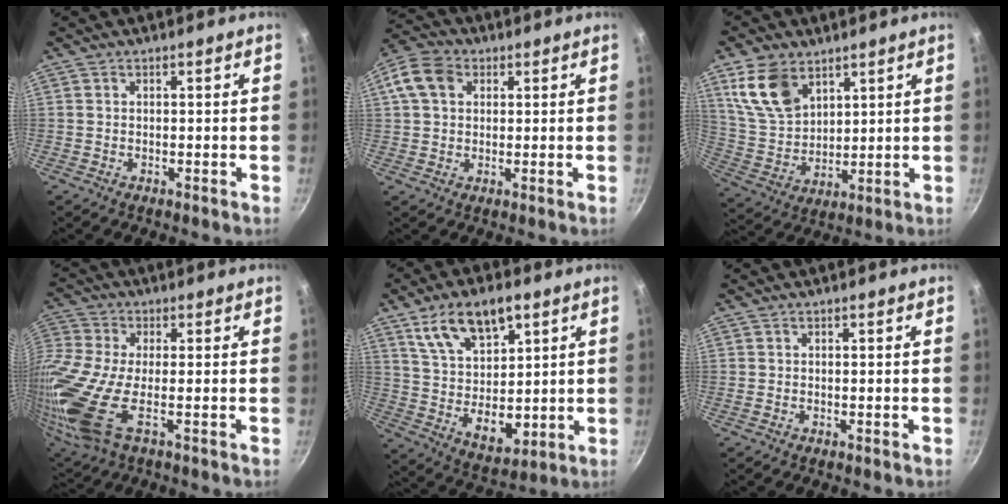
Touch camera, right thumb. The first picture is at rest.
{"total": 7.6, "force": [2.1, 6.1, 4.1], "torque": [-0.058, 0.009, 0.024]}
{"total": 11.9, "force": [6.5, 7.4, 6.6], "torque": [-0.107, -0.029, 0.143]}
{"total": 18.5, "force": [-4.5, 7.4, 16.3], "torque": [-0.381, -0.029, -0.101]}
{"total": 17.1, "force": [8.2, 10.1, 11.2], "torque": [-0.149, -0.033, 0.161]}
{"total": 0.0}